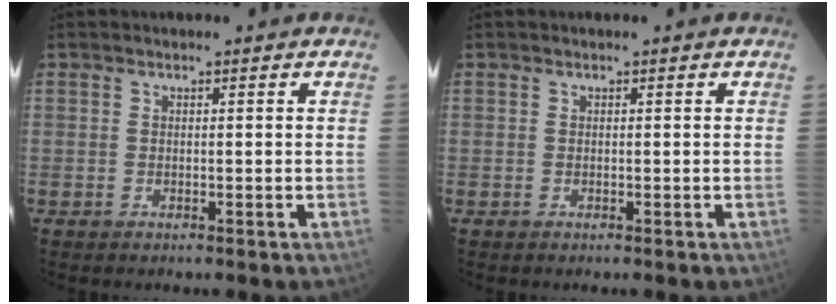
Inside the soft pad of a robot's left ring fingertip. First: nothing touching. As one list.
[{"total": 0.0}]